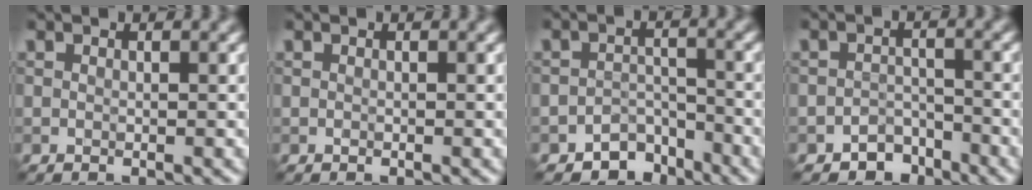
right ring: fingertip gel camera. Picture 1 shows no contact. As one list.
[{"total": 0.0}, {"total": 3.2, "force": [-2.6, 1.8, 0.5], "torque": [0.009, 0.004, -0.045]}, {"total": 2.5, "force": [-2.0, 1.4, 0.3], "torque": [0.008, 0.006, -0.035]}]